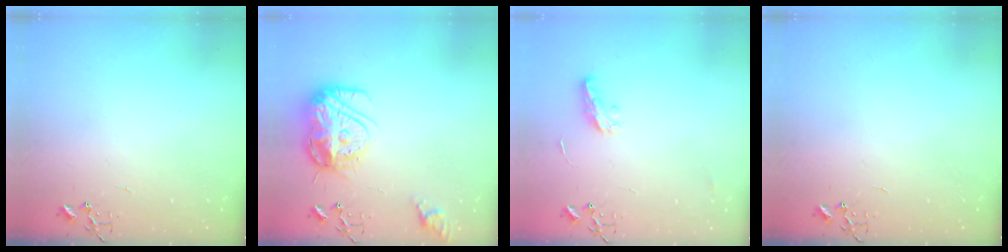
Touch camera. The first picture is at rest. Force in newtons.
{"total": 15.6, "press": 15.5, "slide": 1.4}
{"total": 6.9, "press": 6.8, "slide": 0.6}
{"total": 0.0}